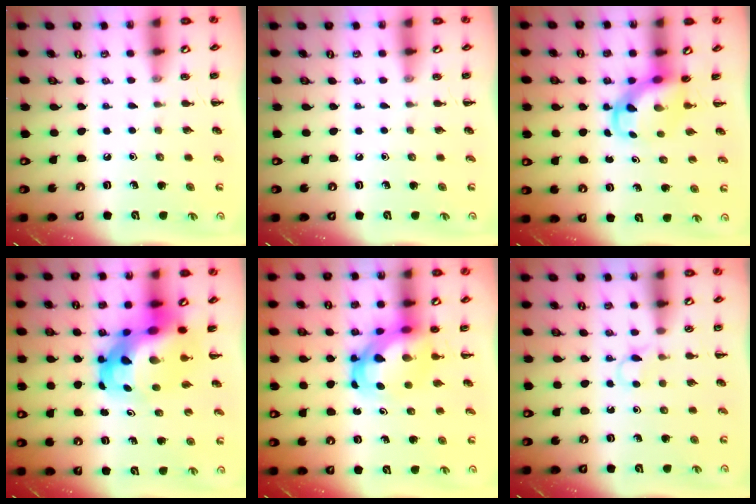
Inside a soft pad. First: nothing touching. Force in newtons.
{"total": 0.0}
{"total": 4.2, "press": 4.1, "slide": 0.8}
{"total": 10.3, "press": 9.8, "slide": 3.0}
{"total": 5.8, "press": 5.7, "slide": 1.4}
{"total": 2.8, "press": 2.7, "slide": 0.8}